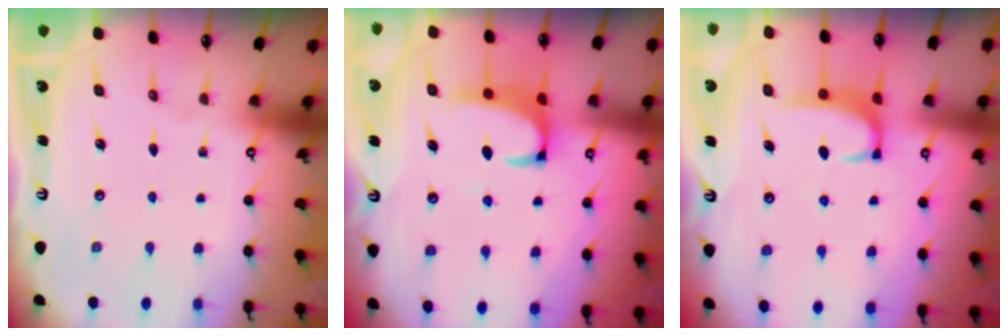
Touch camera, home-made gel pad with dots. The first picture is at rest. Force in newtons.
{"total": 2.2, "press": 2.0, "slide": 0.9}
{"total": 2.8, "press": 2.8, "slide": 0.4}